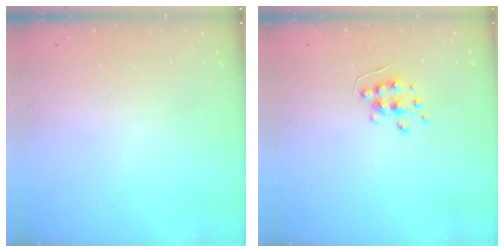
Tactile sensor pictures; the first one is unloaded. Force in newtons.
{"total": 6.1, "press": 6.1, "slide": 0.6}